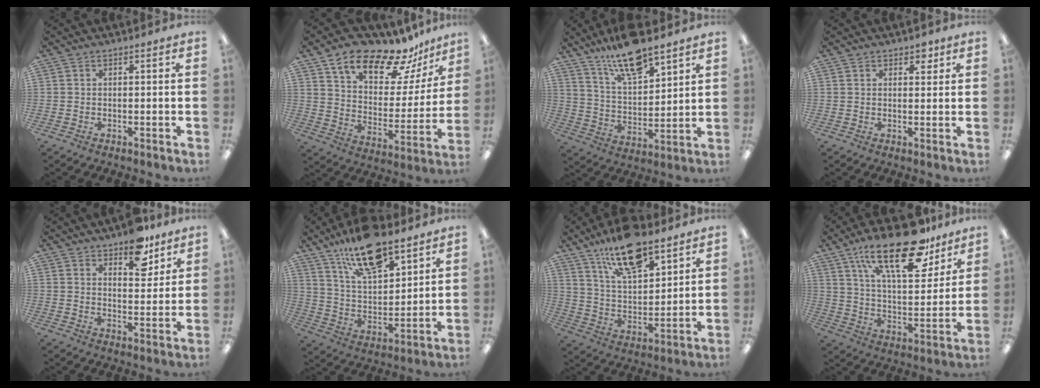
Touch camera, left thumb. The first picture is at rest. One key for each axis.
{"total": 17.4, "fx": 13.9, "fy": 6.9, "fz": 8.0, "tx": -0.138, "ty": -0.096, "tz": 0.238}
{"total": 14.4, "fx": 11.4, "fy": 4.5, "fz": 7.5, "tx": -0.136, "ty": -0.059, "tz": 0.200}
{"total": 3.2, "fx": 2.2, "fy": 1.9, "fz": 1.4, "tx": -0.007, "ty": -0.005, "tz": 0.035}
{"total": 9.9, "fx": 7.4, "fy": 4.6, "fz": 4.6, "tx": -0.041, "ty": -0.046, "tz": 0.126}
{"total": 18.3, "fx": 13.3, "fy": 7.1, "fz": 10.4, "tx": -0.187, "ty": -0.063, "tz": 0.230}
{"total": 17.8, "fx": 12.7, "fy": 6.9, "fz": 10.3, "tx": -0.182, "ty": -0.058, "tz": 0.219}
{"total": 24.8, "fx": 15.8, "fy": 10.0, "fz": 16.2, "tx": -0.258, "ty": -0.079, "tz": 0.265}